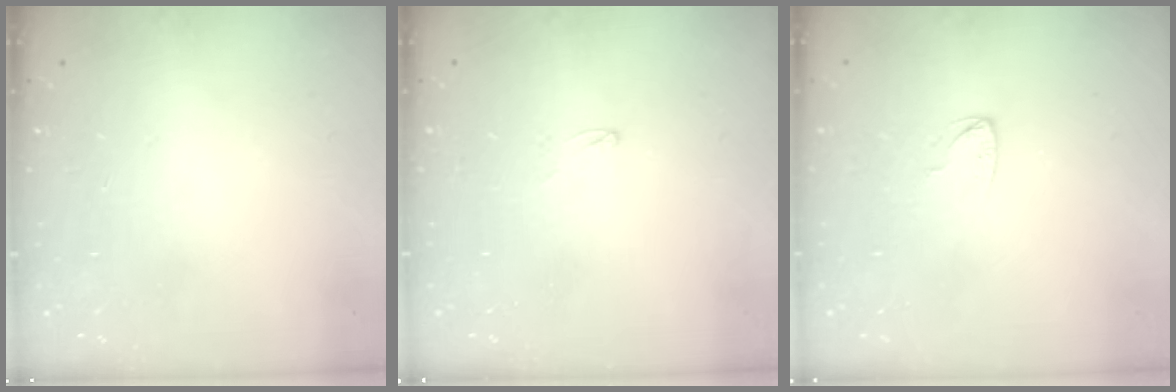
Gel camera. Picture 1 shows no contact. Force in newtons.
{"total": 2.6, "press": 2.6, "slide": 0.2}
{"total": 2.6, "press": 2.6, "slide": 0.3}